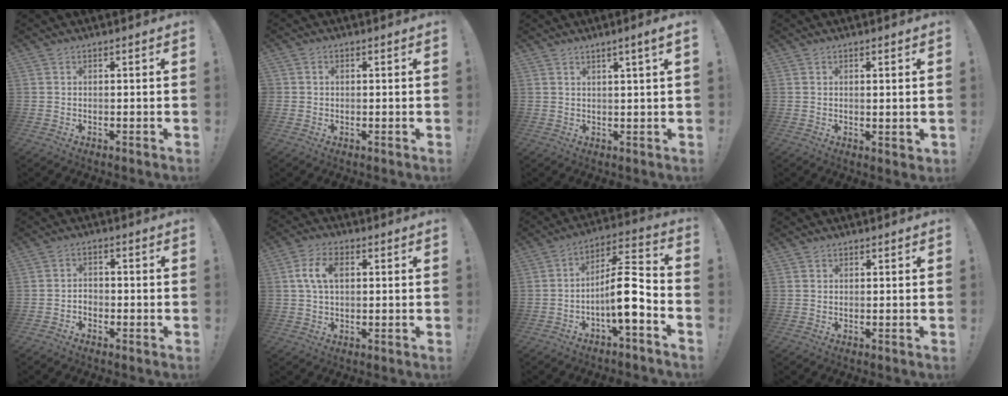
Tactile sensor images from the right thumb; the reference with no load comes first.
{"total": 0.9, "force": [-0.1, 0.9, 0.1], "torque": [-0.008, 0.005, 0.000]}
{"total": 3.4, "force": [1.8, -0.3, 2.9], "torque": [-0.043, -0.008, 0.027]}
{"total": 1.7, "force": [1.1, 0.6, 1.2], "torque": [-0.011, -0.006, 0.018]}
{"total": 2.4, "force": [-1.8, 1.4, 0.6], "torque": [-0.020, 0.009, -0.031]}
{"total": 8.0, "force": [1.6, 5.0, 6.1], "torque": [-0.113, 0.010, 0.029]}
{"total": 13.5, "force": [-3.9, 3.6, 12.4], "torque": [-0.211, 0.022, -0.063]}
{"total": 0.8, "force": [0.6, 0.5, 0.0], "torque": [0.005, -0.003, 0.011]}